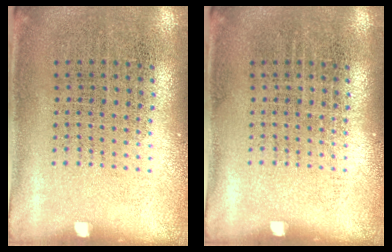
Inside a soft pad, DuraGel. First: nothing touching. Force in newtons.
{"total": 0.0}